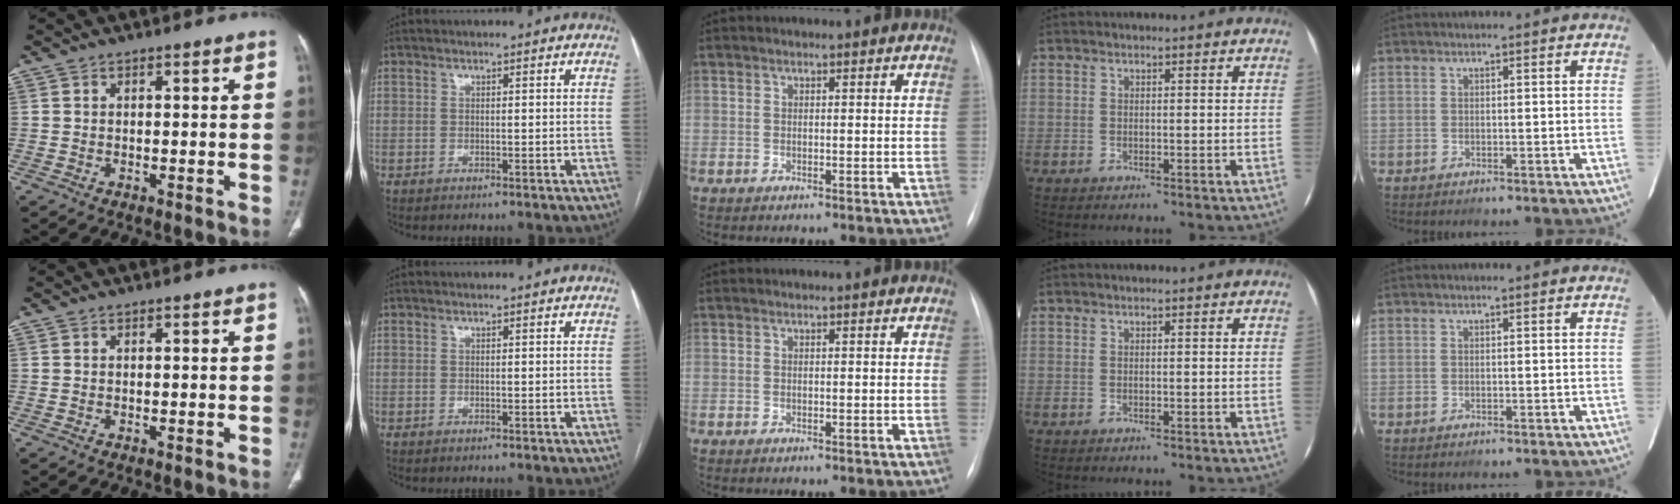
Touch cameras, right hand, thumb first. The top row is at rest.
{}